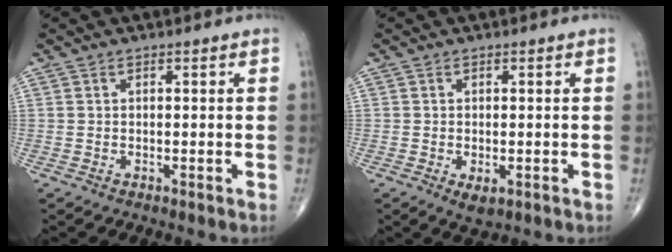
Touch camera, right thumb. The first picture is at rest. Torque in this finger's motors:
{"motor_torque": [-0.09, 0.32, 0.19, 0.20, 0.01]}